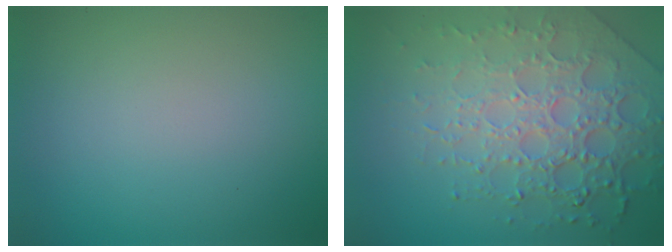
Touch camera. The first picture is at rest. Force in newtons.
{"total": 8.1, "press": 5.6, "slide": 5.9}